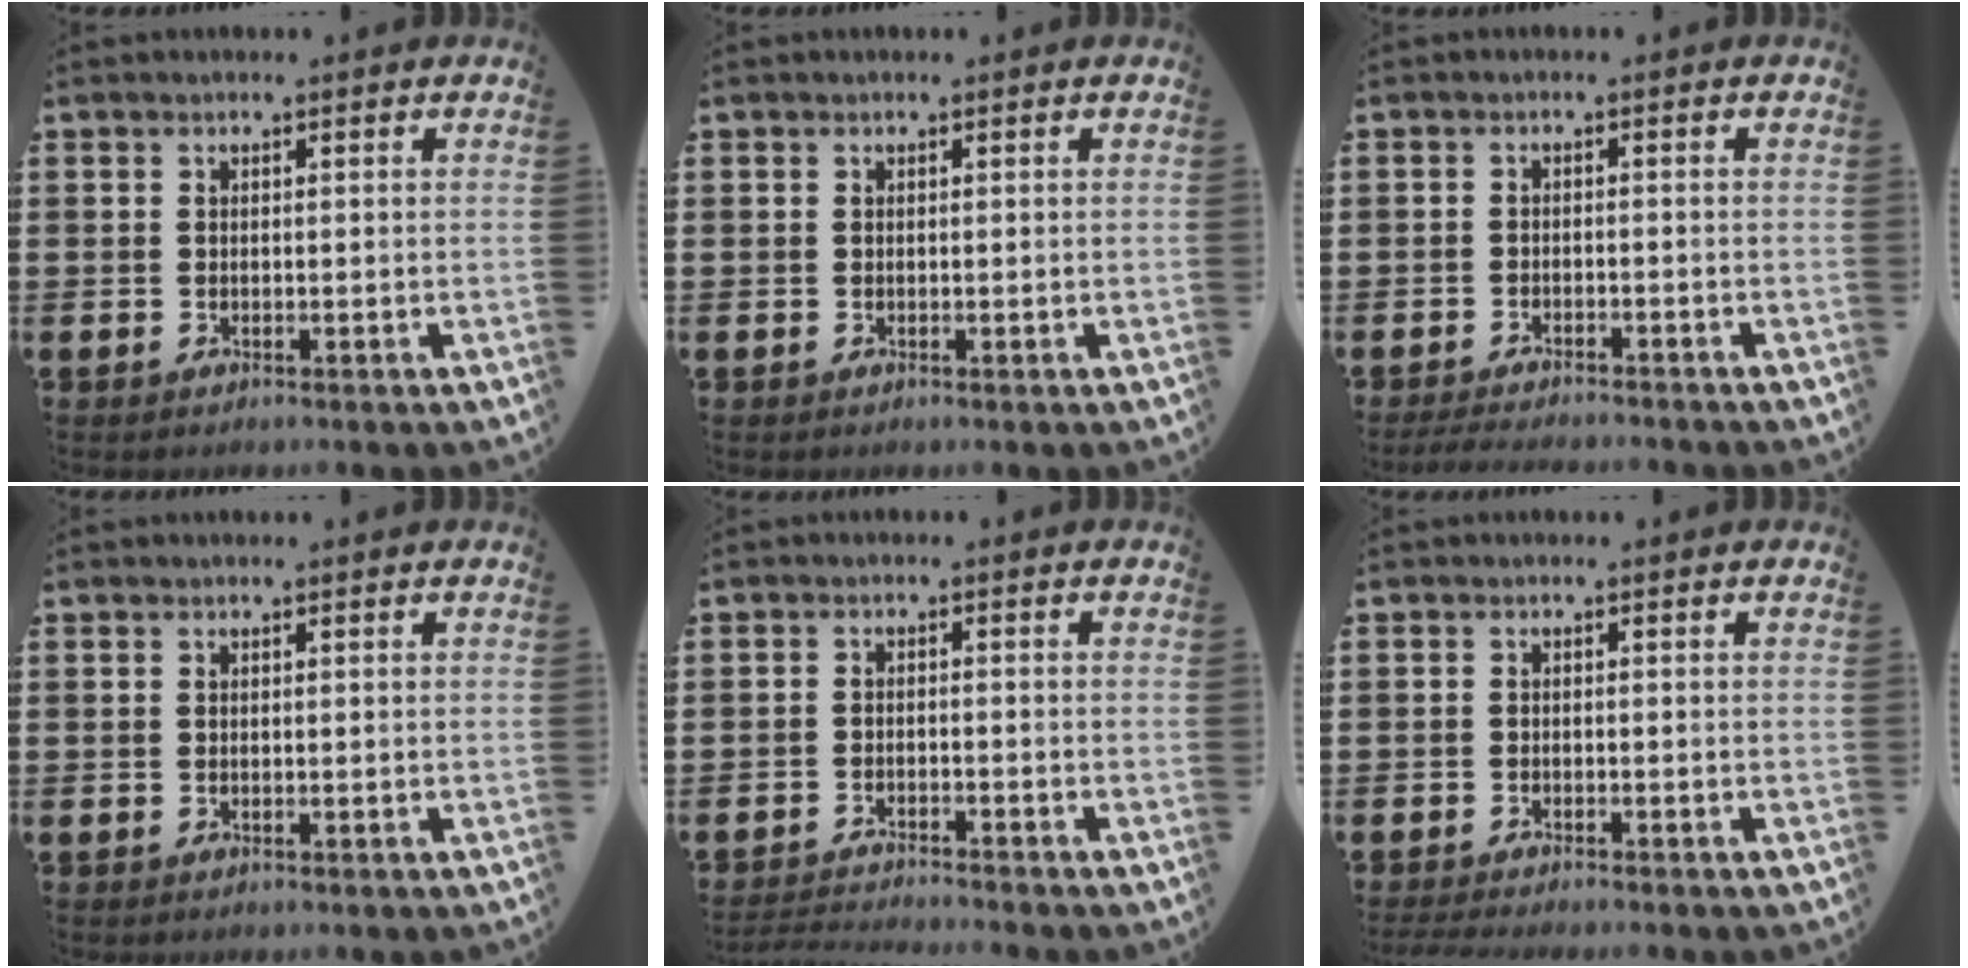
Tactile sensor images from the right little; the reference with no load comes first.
{"total": 0.0}
{"total": 1.9, "force": [-1.8, 0.0, 0.5], "torque": [-0.008, 0.004, -0.036]}
{"total": 0.0}
{"total": 2.0, "force": [-2.0, -0.2, 0.1], "torque": [-0.003, 0.001, -0.041]}
{"total": 1.0, "force": [-0.9, 0.0, 0.4], "torque": [-0.007, -0.001, -0.018]}